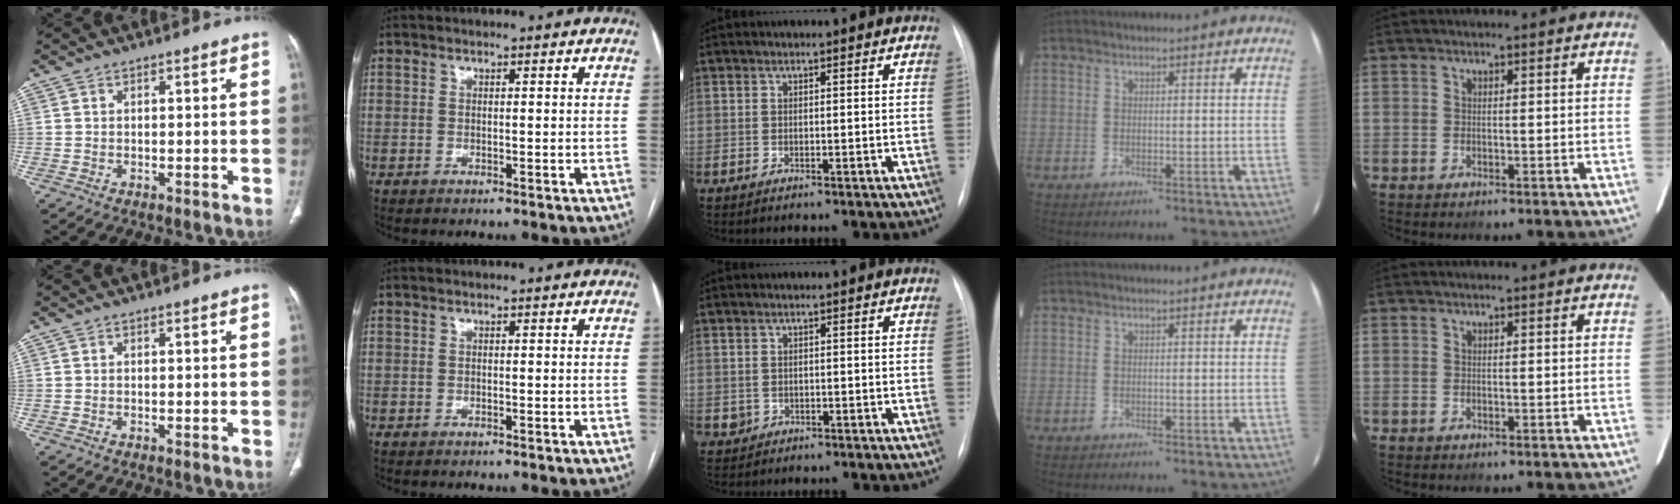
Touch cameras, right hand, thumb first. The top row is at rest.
{"middle": {"total": 1.4, "force": [-0.3, 1.4, 0.2], "torque": [-0.002, 0.003, 0.000]}}